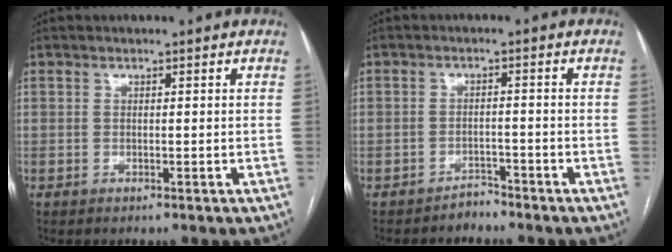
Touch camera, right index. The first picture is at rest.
{"total": 2.0, "force": [-1.9, 0.6, -0.2], "torque": [0.008, 0.000, -0.029]}